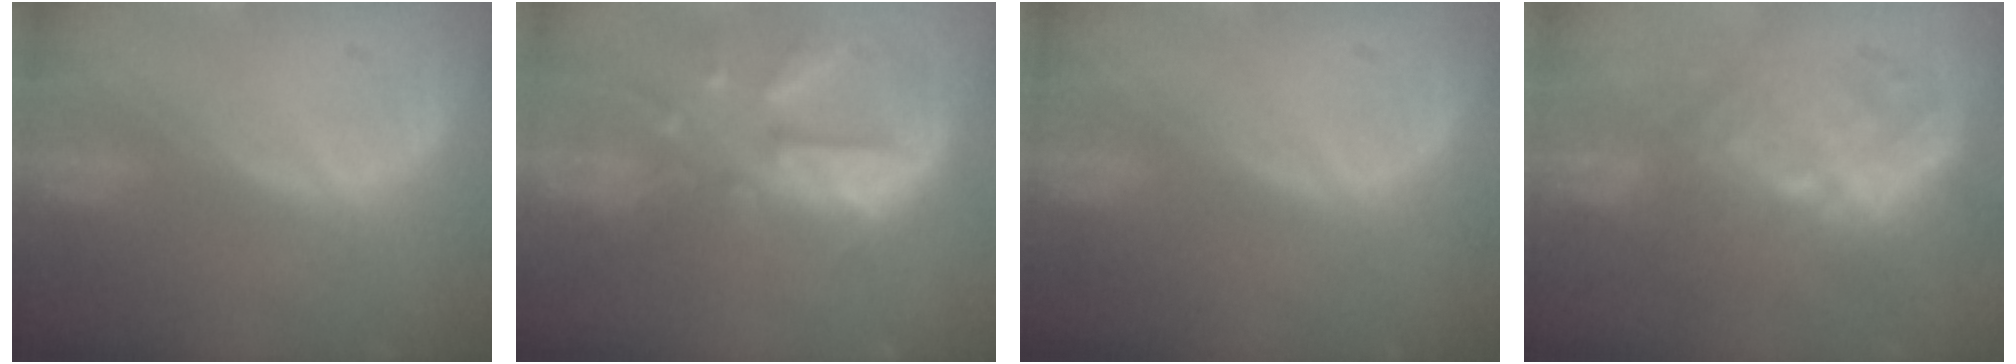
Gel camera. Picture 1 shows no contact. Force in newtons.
{"total": 10.3, "press": 9.3, "slide": 4.5}
{"total": 0.0}
{"total": 10.0, "press": 8.6, "slide": 4.9}